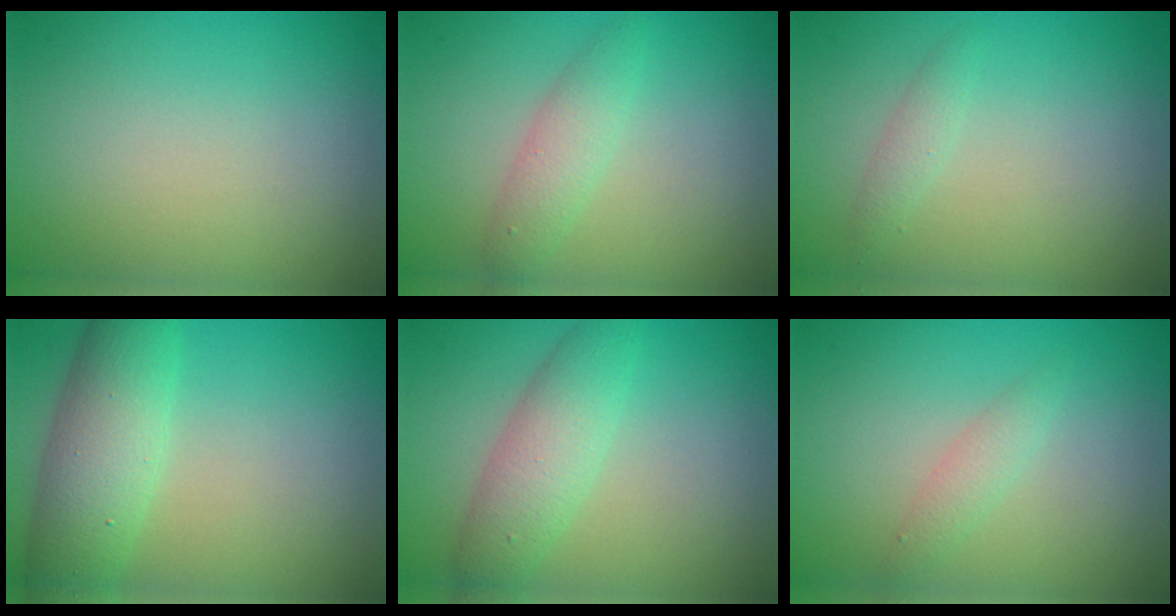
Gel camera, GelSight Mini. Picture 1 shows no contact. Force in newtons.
{"total": 2.4, "press": 2.4, "slide": 0.1}
{"total": 1.1, "press": 1.1, "slide": 0.0}
{"total": 6.0, "press": 6.0, "slide": 0.3}
{"total": 4.1, "press": 4.1, "slide": 0.0}
{"total": 1.5, "press": 1.5, "slide": 0.0}